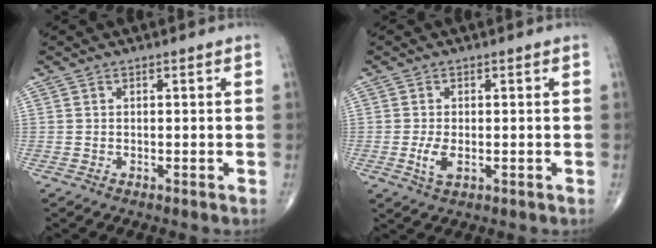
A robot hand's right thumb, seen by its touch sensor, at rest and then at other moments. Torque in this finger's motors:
{"motor_torque": [0.39, 0.53, 0.32, 0.24, 0.11]}